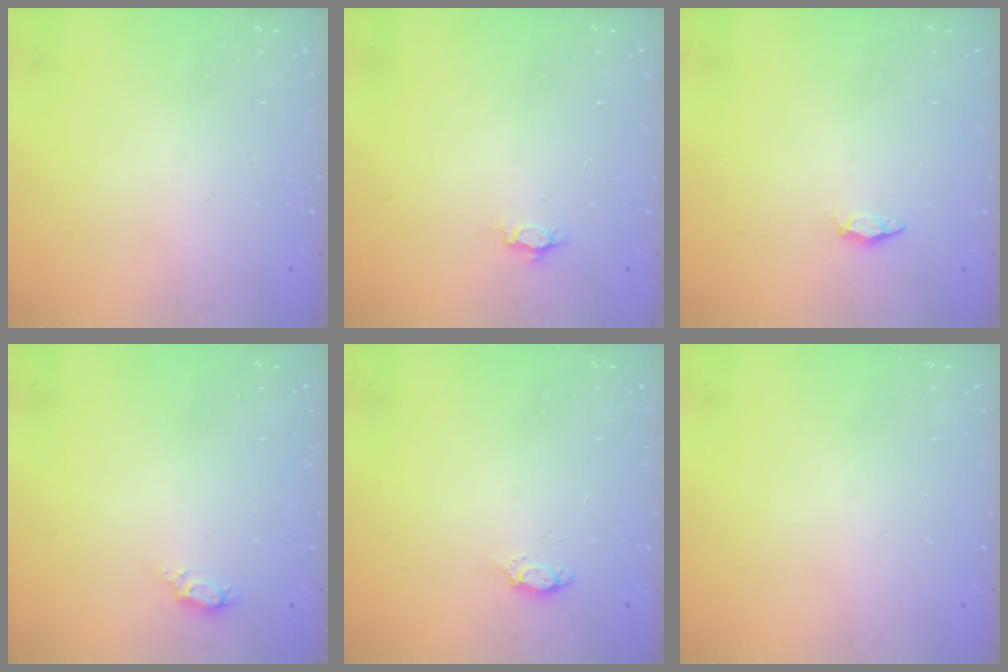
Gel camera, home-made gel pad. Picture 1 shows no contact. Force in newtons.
{"total": 3.6, "press": 3.5, "slide": 0.4}
{"total": 3.4, "press": 3.4, "slide": 0.4}
{"total": 5.2, "press": 4.9, "slide": 1.7}
{"total": 3.0, "press": 2.9, "slide": 0.4}
{"total": 0.0}